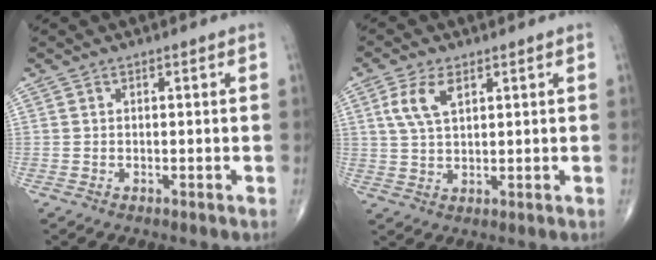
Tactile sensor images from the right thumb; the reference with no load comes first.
{"total": 6.0, "force": [2.4, 3.0, 4.6], "torque": [-0.097, -0.003, 0.051]}